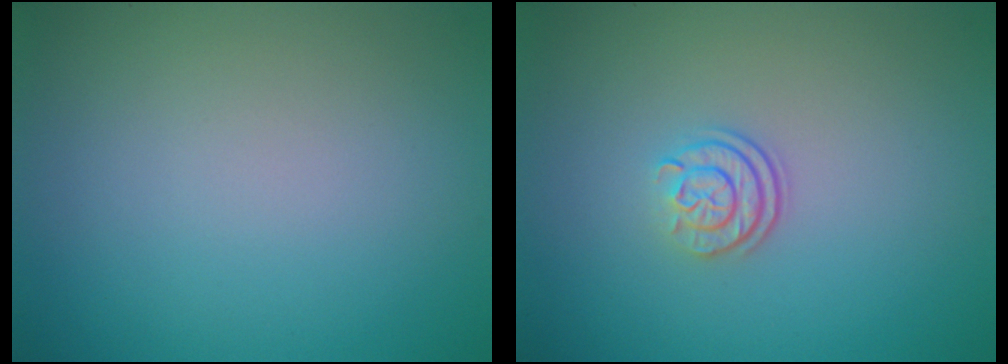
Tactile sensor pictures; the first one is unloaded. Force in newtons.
{"total": 2.4, "press": 1.8, "slide": 1.6}